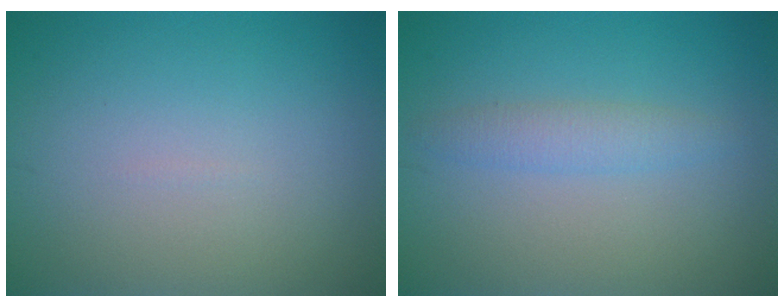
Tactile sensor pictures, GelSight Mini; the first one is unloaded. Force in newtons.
{"total": 1.9, "press": 1.9, "slide": 0.0}